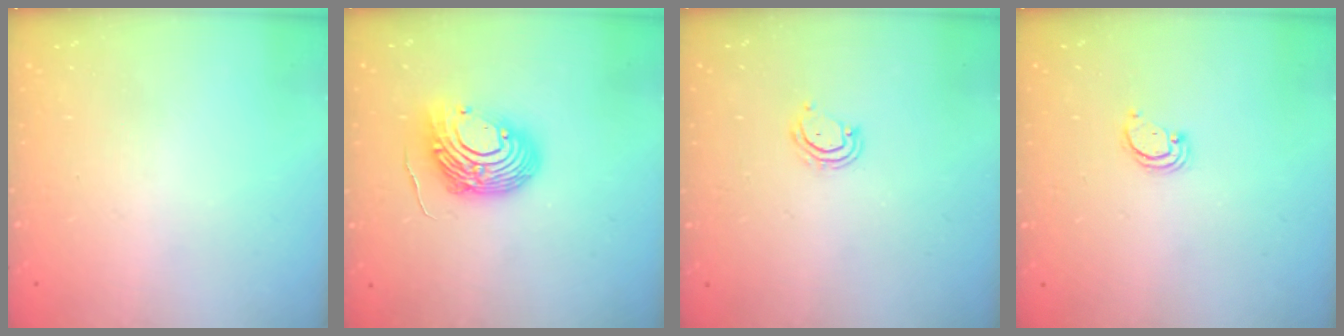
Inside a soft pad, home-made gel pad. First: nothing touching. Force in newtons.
{"total": 12.9, "press": 12.9, "slide": 1.2}
{"total": 4.7, "press": 4.6, "slide": 0.4}
{"total": 2.1, "press": 2.1, "slide": 0.2}